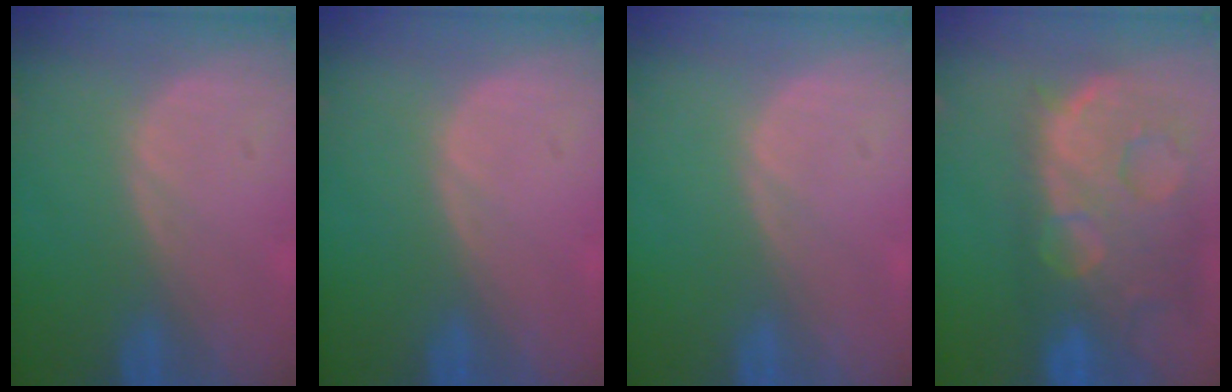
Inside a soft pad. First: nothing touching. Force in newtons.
{"total": 0.0}
{"total": 0.0}
{"total": 14.3, "press": 11.6, "slide": 8.4}